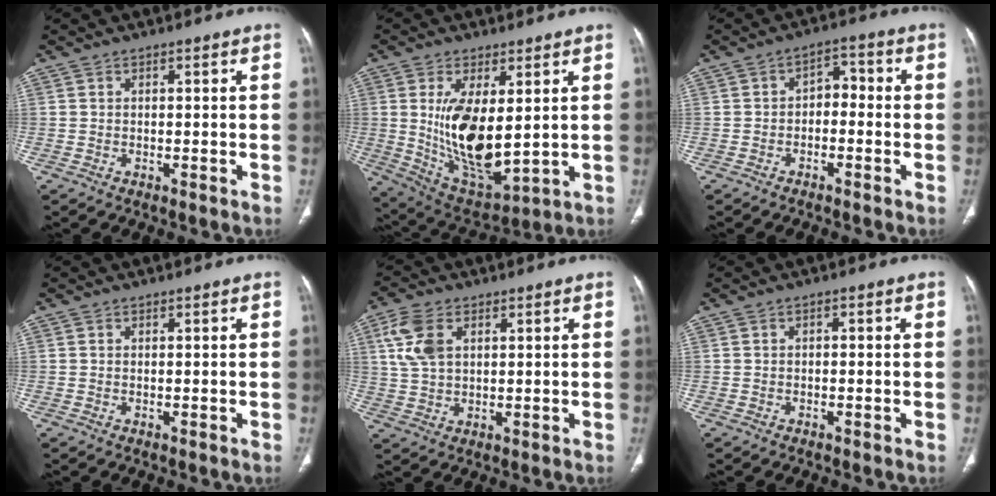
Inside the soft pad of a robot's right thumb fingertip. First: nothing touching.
{"total": 15.3, "force": [1.9, 6.8, 13.6], "torque": [-0.236, -0.030, 0.057]}
{"total": 4.3, "force": [-1.2, 2.9, 3.0], "torque": [-0.030, 0.030, -0.028]}
{"total": 0.0}
{"total": 8.0, "force": [2.8, 4.9, 5.6], "torque": [-0.120, 0.002, 0.060]}
{"total": 0.6, "force": [-0.1, 0.3, 0.5], "torque": [-0.008, 0.002, -0.002]}